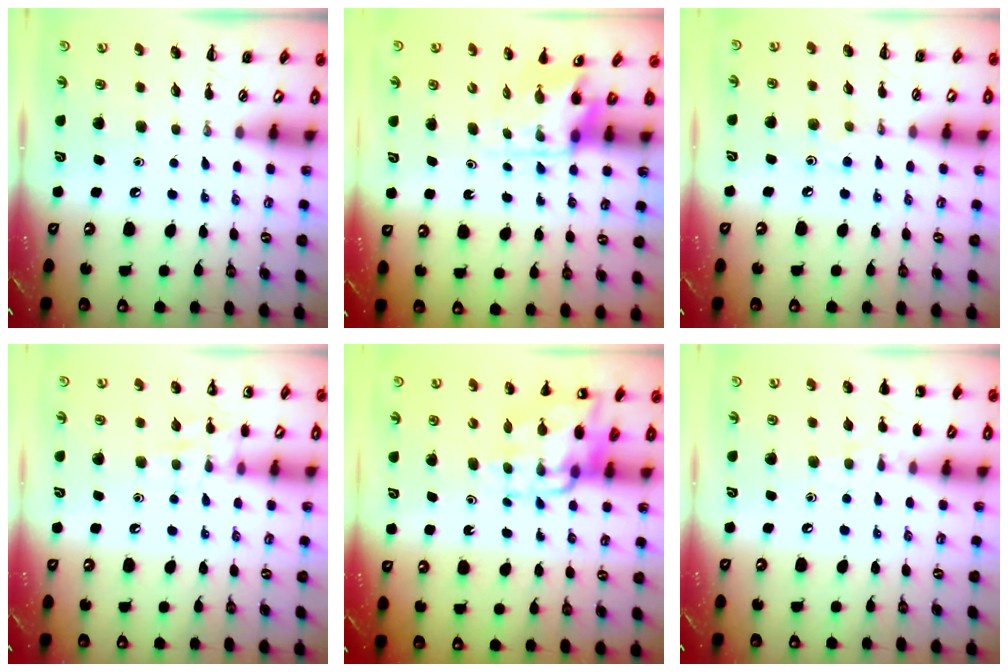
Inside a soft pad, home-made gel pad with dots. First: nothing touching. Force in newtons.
{"total": 4.6, "press": 4.5, "slide": 0.7}
{"total": 3.9, "press": 3.8, "slide": 1.1}
{"total": 8.8, "press": 8.8, "slide": 1.0}
{"total": 13.0, "press": 12.7, "slide": 3.0}
{"total": 7.5, "press": 7.2, "slide": 2.0}